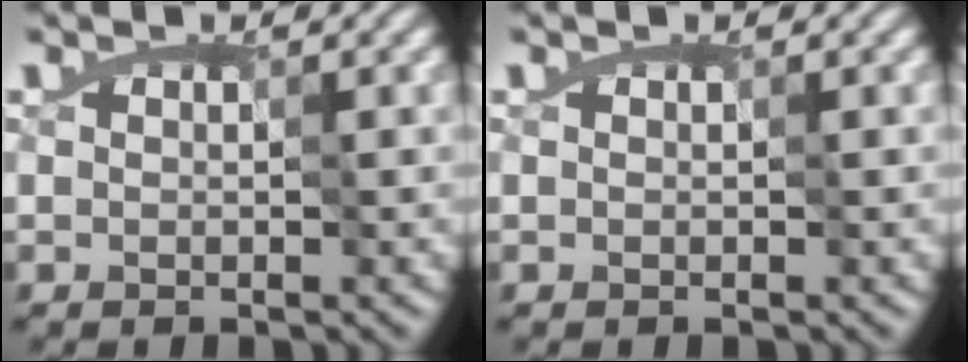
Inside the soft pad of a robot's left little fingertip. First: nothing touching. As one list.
[{"total": 0.0}]